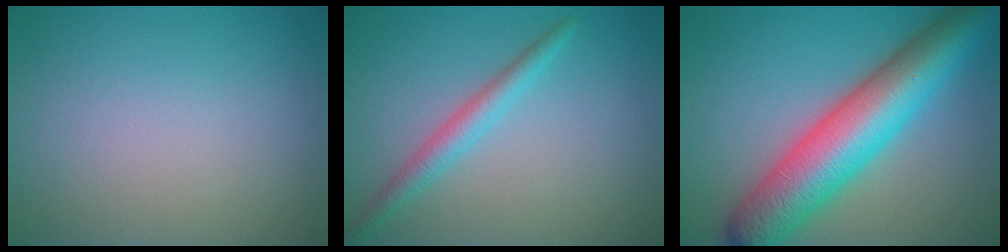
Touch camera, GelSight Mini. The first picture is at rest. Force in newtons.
{"total": 2.5, "press": 2.5, "slide": 0.1}
{"total": 11.1, "press": 11.1, "slide": 0.3}